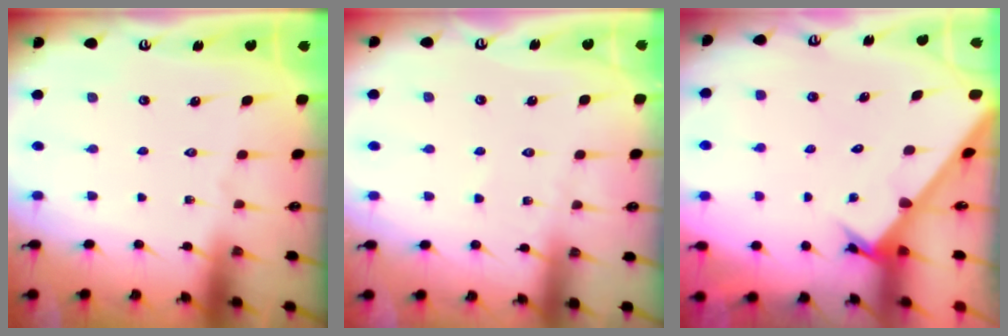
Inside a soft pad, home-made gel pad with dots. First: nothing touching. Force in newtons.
{"total": 4.2, "press": 4.1, "slide": 0.4}
{"total": 2.5, "press": 2.5, "slide": 0.3}